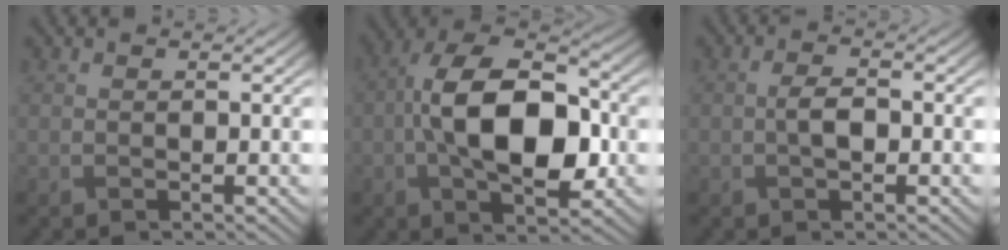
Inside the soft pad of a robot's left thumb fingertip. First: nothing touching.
{"total": 14.1, "force": [-1.5, 7.7, 11.7], "torque": [-0.214, 0.012, -0.037]}
{"total": 2.5, "force": [-0.3, 1.2, 2.1], "torque": [-0.049, 0.003, -0.005]}